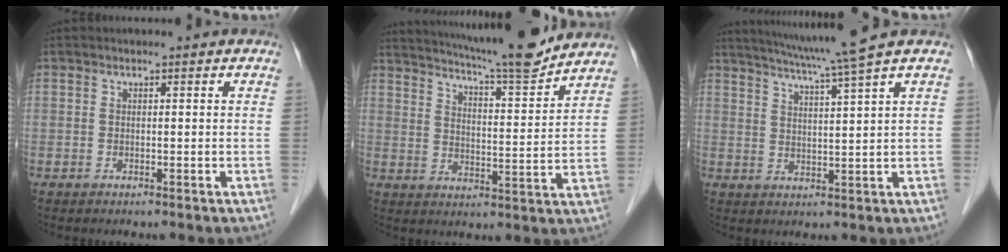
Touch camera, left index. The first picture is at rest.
{"total": 15.2, "force": [13.9, 0.2, 6.2], "torque": [-0.107, -0.013, 0.197]}
{"total": 8.9, "force": [7.1, -2.3, 4.8], "torque": [-0.086, -0.003, 0.111]}